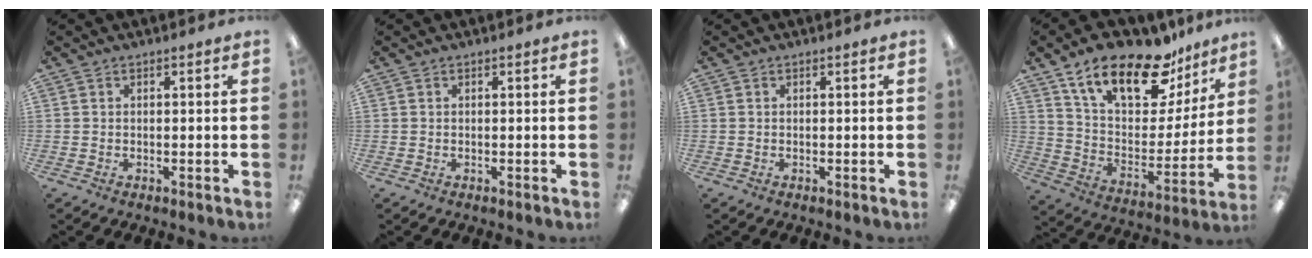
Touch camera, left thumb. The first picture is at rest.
{"total": 0.0}
{"total": 0.0}
{"total": 22.1, "force": [15.4, 9.3, 12.7], "torque": [-0.212, -0.093, 0.269]}